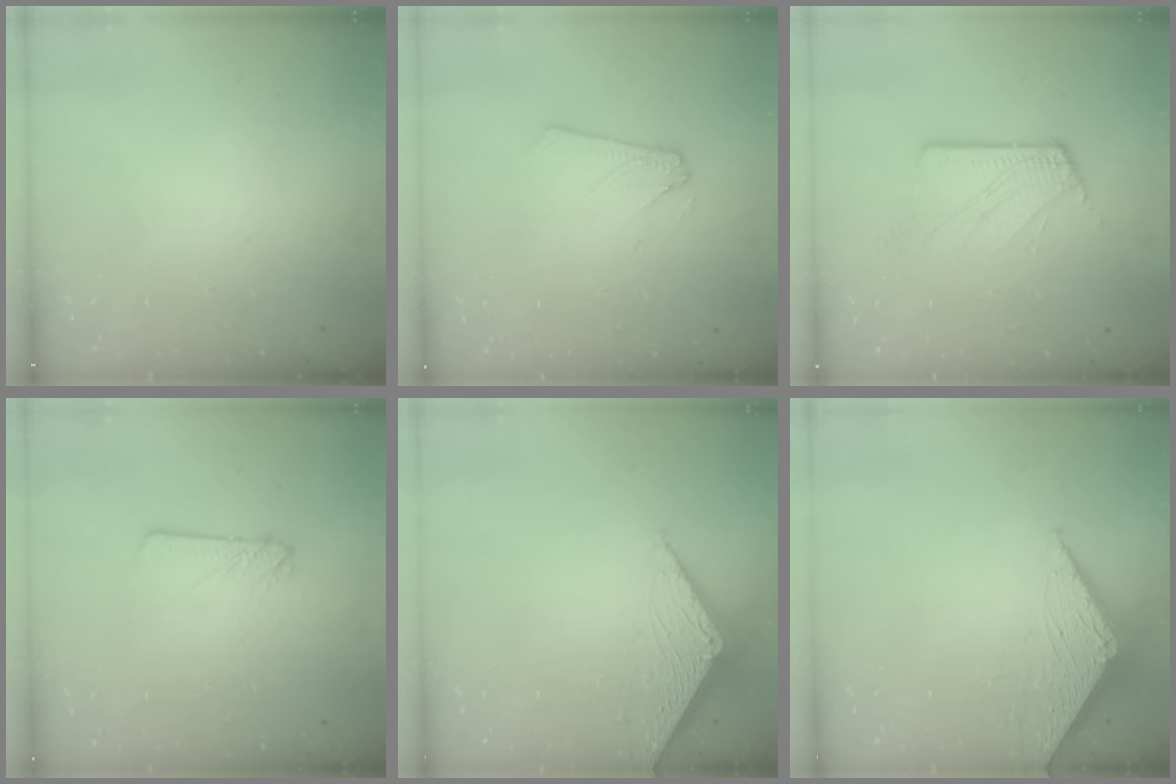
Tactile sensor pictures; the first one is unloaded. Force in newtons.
{"total": 2.4, "press": 2.4, "slide": 0.2}
{"total": 6.9, "press": 6.8, "slide": 0.8}
{"total": 2.9, "press": 2.9, "slide": 0.4}
{"total": 2.8, "press": 2.8, "slide": 0.3}
{"total": 4.0, "press": 4.0, "slide": 0.1}